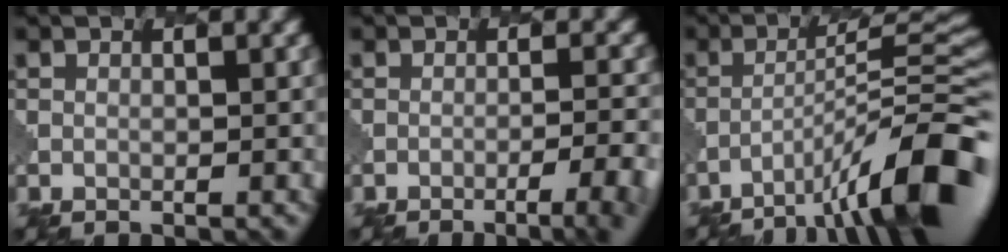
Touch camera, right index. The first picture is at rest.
{"total": 5.4, "force": [-3.3, 1.5, 4.0], "torque": [-0.044, 0.004, -0.034]}
{"total": 10.9, "force": [-6.5, 1.6, 8.6], "torque": [-0.128, 0.016, -0.106]}